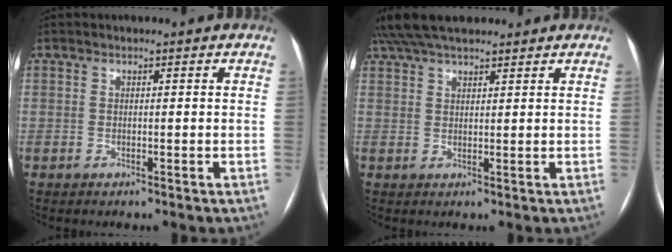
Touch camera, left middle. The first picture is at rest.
{"total": 9.7, "force": [8.2, 2.5, 4.5], "torque": [-0.074, 0.046, 0.142]}